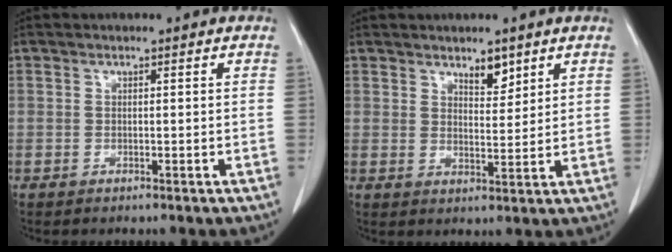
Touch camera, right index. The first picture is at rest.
{"total": 4.0, "force": [2.7, 1.7, 2.3], "torque": [-0.037, -0.005, 0.050]}